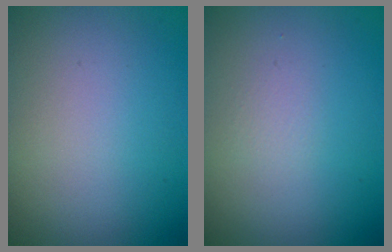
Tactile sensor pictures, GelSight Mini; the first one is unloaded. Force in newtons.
{"total": 0.0}